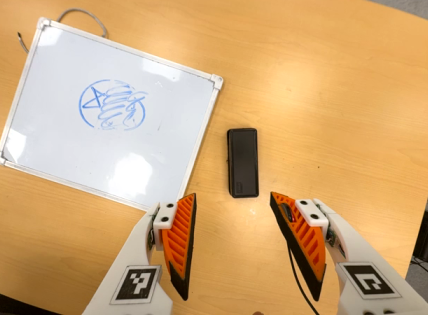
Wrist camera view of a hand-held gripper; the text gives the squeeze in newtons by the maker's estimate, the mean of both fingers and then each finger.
{"total": 0.0}